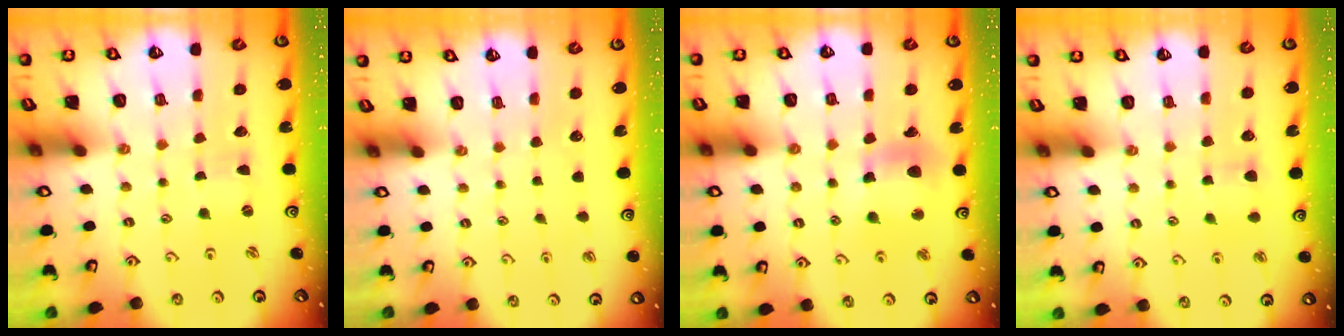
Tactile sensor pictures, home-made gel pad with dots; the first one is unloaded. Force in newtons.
{"total": 0.0}
{"total": 10.4, "press": 10.3, "slide": 1.2}
{"total": 5.0, "press": 4.9, "slide": 0.5}